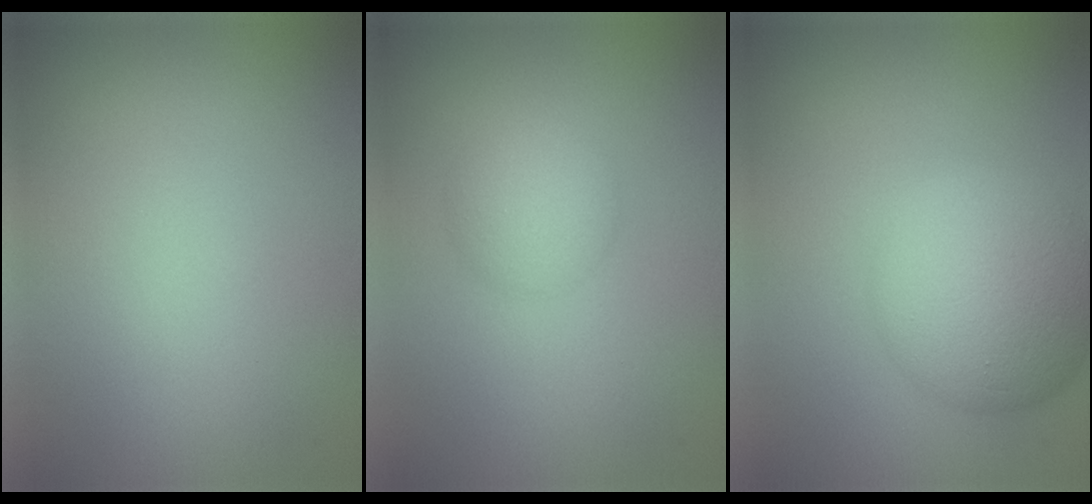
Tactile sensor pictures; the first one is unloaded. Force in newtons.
{"total": 3.0, "press": 3.0, "slide": 0.2}
{"total": 8.2, "press": 8.2, "slide": 0.2}